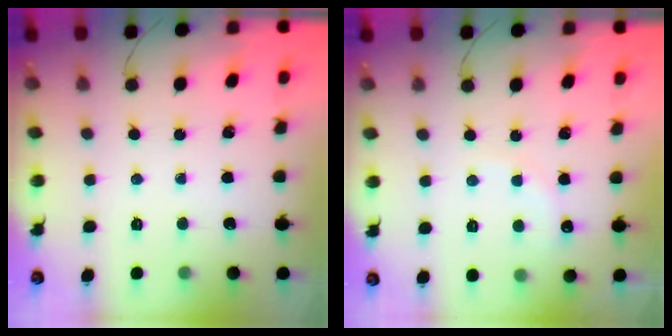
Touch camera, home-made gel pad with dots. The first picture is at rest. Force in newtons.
{"total": 7.6, "press": 7.4, "slide": 1.9}